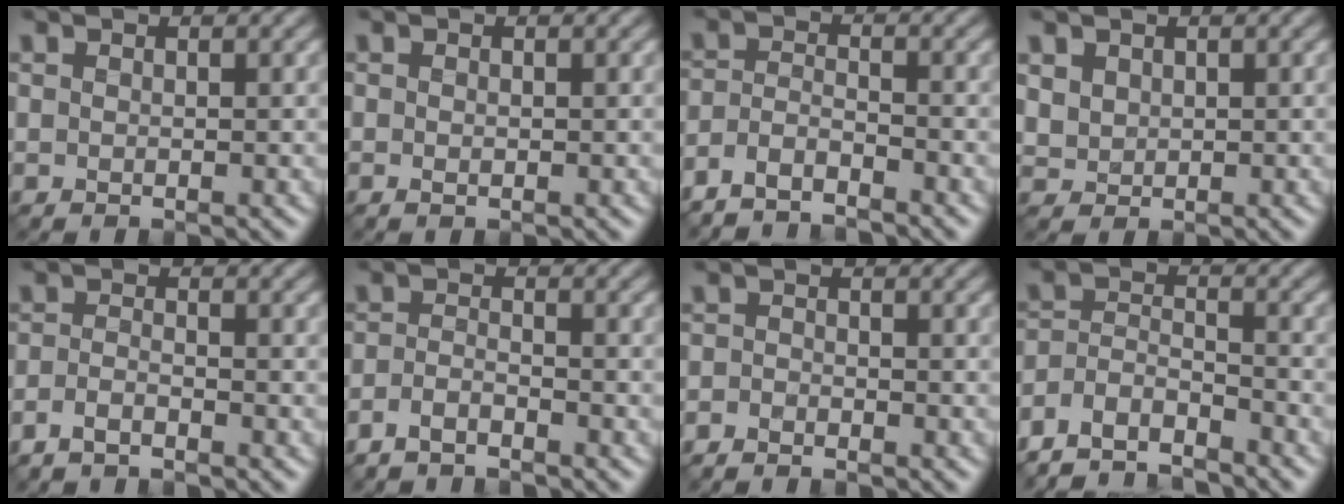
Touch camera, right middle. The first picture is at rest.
{"total": 0.5, "force": [-0.1, 0.2, 0.5], "torque": [-0.011, -0.001, -0.002]}
{"total": 3.3, "force": [-3.1, 0.5, 1.1], "torque": [-0.028, 0.000, -0.069]}
{"total": 1.4, "force": [0.8, 1.1, 0.5], "torque": [-0.019, -0.002, 0.022]}
{"total": 1.9, "force": [-1.7, 0.3, 0.9], "torque": [-0.028, 0.000, -0.040]}
{"total": 2.4, "force": [-2.2, 0.4, 0.9], "torque": [-0.026, -0.001, -0.052]}
{"total": 1.7, "force": [-1.7, 0.3, 0.2], "torque": [-0.005, 0.001, -0.039]}
{"total": 5.6, "force": [-5.1, 1.5, 1.7], "torque": [-0.035, -0.003, -0.106]}